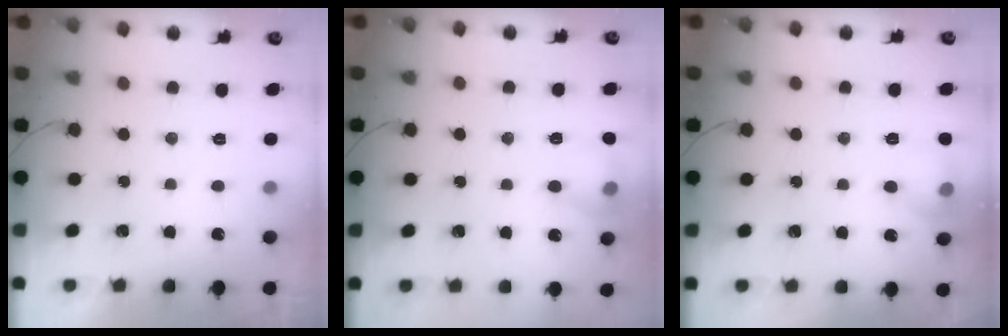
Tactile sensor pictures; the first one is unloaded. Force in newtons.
{"total": 10.8, "press": 10.8, "slide": 0.5}
{"total": 8.4, "press": 8.4, "slide": 0.8}